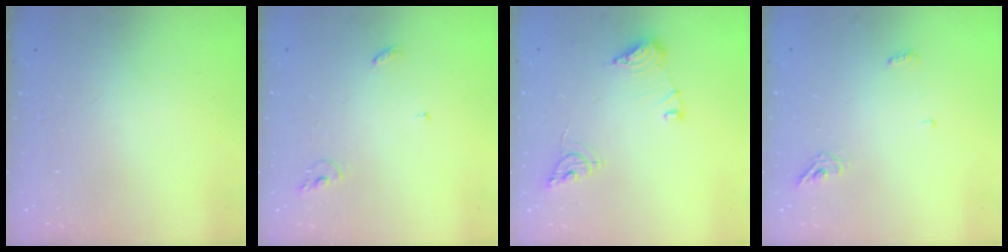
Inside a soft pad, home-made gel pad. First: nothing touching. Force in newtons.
{"total": 5.4, "press": 5.4, "slide": 0.2}
{"total": 10.2, "press": 10.2, "slide": 0.6}
{"total": 4.9, "press": 4.8, "slide": 1.0}